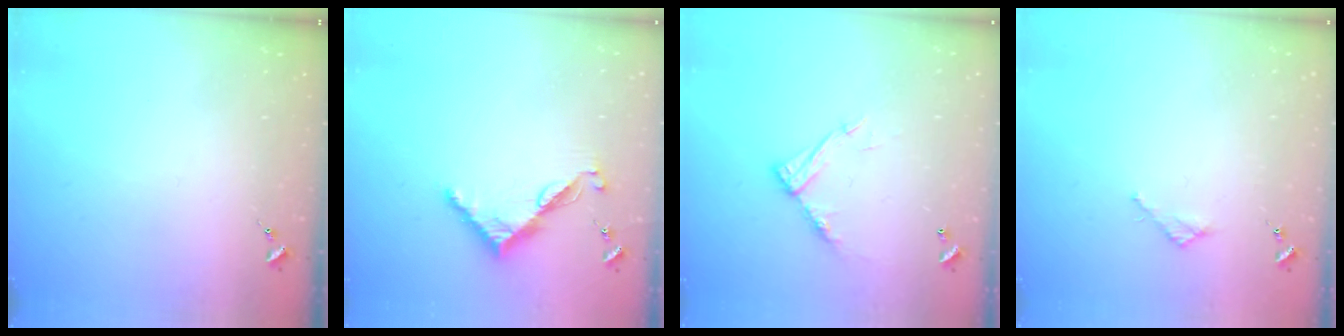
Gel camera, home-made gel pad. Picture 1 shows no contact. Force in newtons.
{"total": 7.8, "press": 7.8, "slide": 0.6}
{"total": 11.5, "press": 11.4, "slide": 0.8}
{"total": 2.7, "press": 2.7, "slide": 0.2}